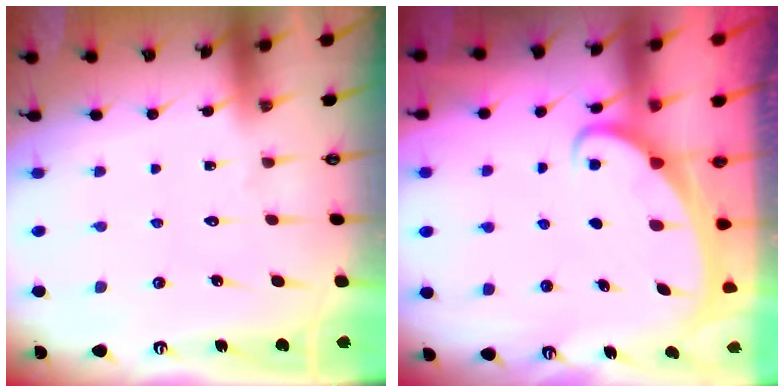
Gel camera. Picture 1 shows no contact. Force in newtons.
{"total": 2.3, "press": 2.3, "slide": 0.3}